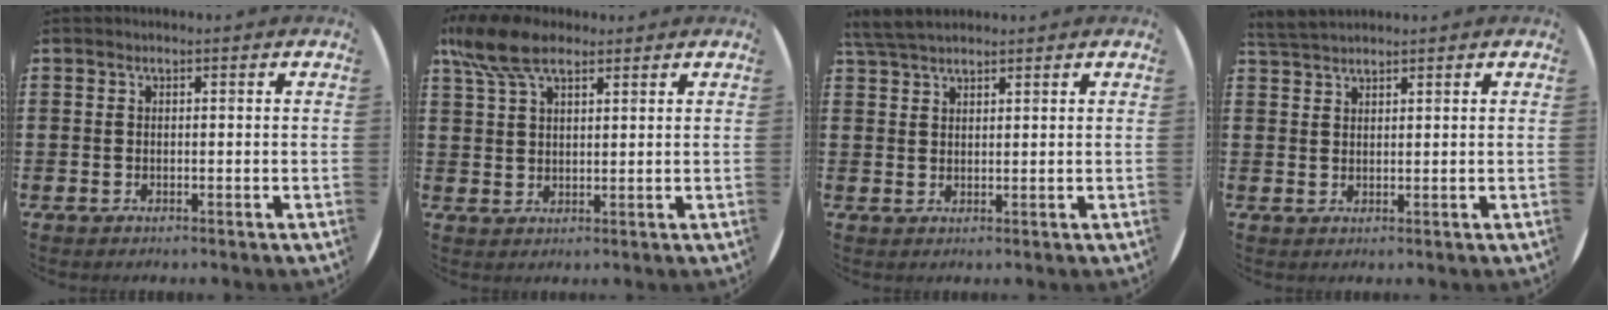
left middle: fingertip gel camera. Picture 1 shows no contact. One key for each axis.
{"total": 7.4, "fx": 5.3, "fy": 3.0, "fz": 4.2, "tx": -0.096, "ty": -0.002, "tz": 0.099}
{"total": 4.1, "fx": 3.6, "fy": 1.0, "fz": 1.6, "tx": -0.040, "ty": 0.001, "tz": 0.069}
{"total": 2.6, "fx": 2.6, "fy": 0.4, "fz": 0.5, "tx": -0.016, "ty": 0.001, "tz": 0.050}